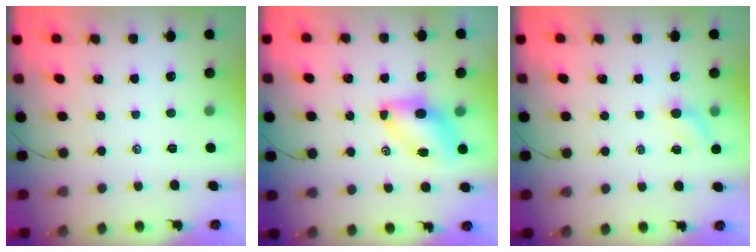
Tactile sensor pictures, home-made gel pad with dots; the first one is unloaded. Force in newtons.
{"total": 7.2, "press": 7.1, "slide": 1.1}
{"total": 5.4, "press": 5.3, "slide": 1.3}